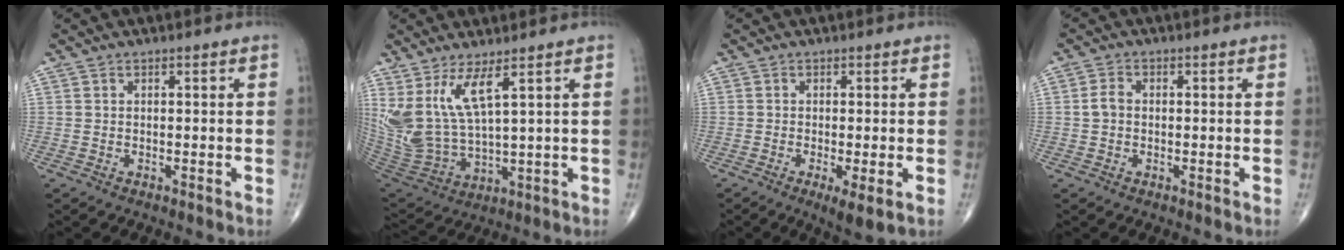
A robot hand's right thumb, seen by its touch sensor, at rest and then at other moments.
{"total": 12.4, "force": [5.6, 3.8, 10.4], "torque": [-0.229, -0.044, 0.136]}
{"total": 4.3, "force": [-1.4, 0.8, 4.0], "torque": [-0.072, -0.015, -0.024]}
{"total": 2.4, "force": [-0.1, 1.8, 1.6], "torque": [-0.029, 0.007, -0.007]}